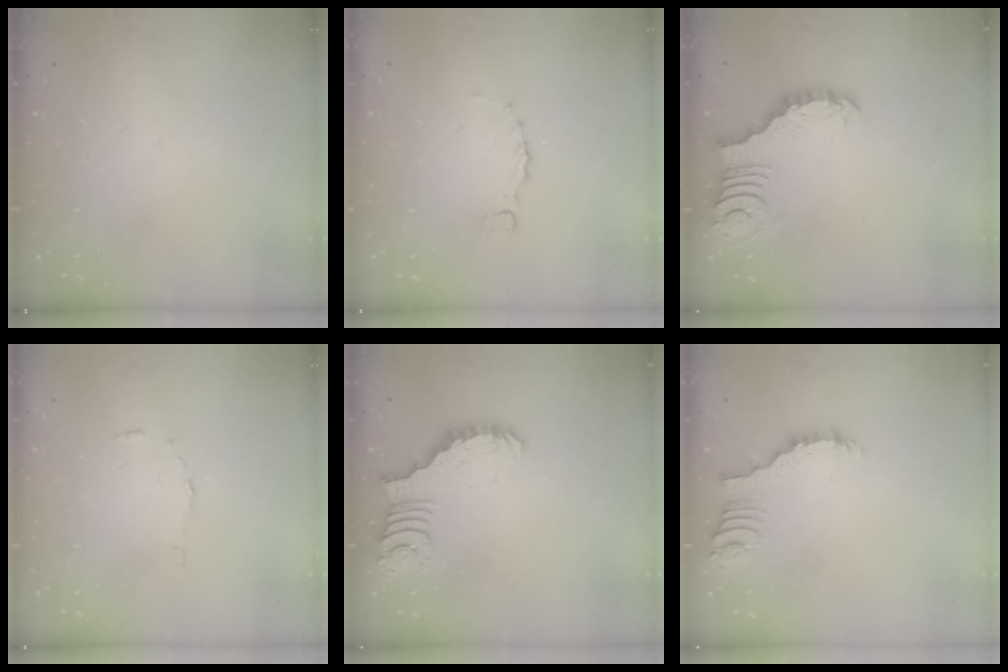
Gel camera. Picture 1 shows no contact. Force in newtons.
{"total": 0.0}
{"total": 2.4, "press": 2.4, "slide": 0.3}
{"total": 3.9, "press": 3.8, "slide": 0.3}
{"total": 2.7, "press": 2.7, "slide": 0.5}
{"total": 2.2, "press": 2.2, "slide": 0.4}